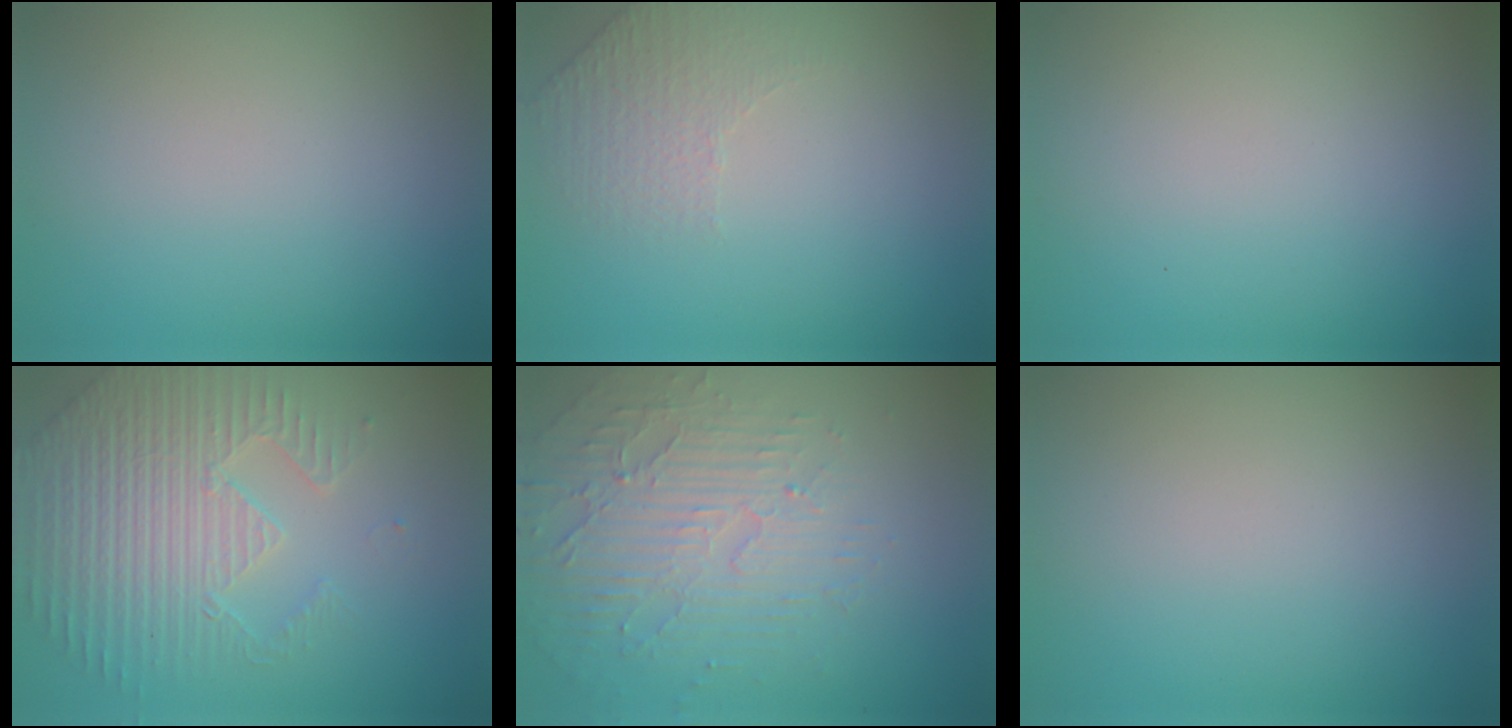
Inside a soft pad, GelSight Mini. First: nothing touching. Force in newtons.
{"total": 1.5, "press": 1.0, "slide": 1.1}
{"total": 0.0}
{"total": 4.8, "press": 4.4, "slide": 1.9}
{"total": 5.3, "press": 3.4, "slide": 4.0}
{"total": 0.0}